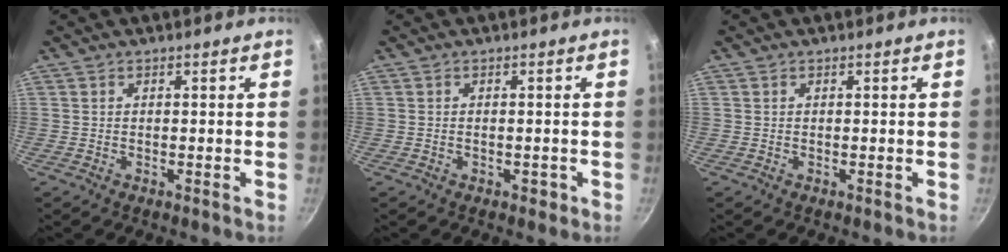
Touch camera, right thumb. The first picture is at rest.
{"total": 1.3, "force": [-0.6, 0.8, 0.8], "torque": [-0.007, 0.004, -0.006]}
{"total": 0.0}